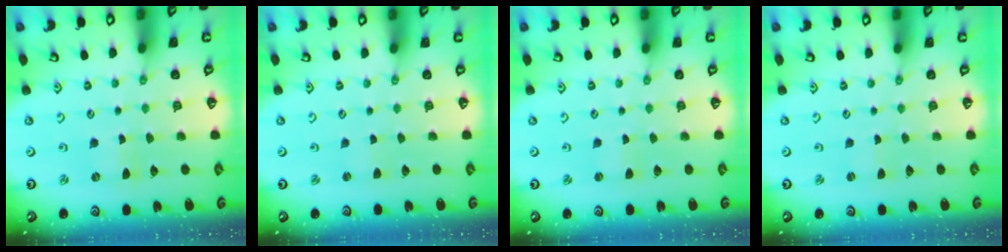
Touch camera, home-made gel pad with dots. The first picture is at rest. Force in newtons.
{"total": 0.8, "press": 0.8, "slide": 0.1}
{"total": 1.2, "press": 1.2, "slide": 0.3}
{"total": 0.0}